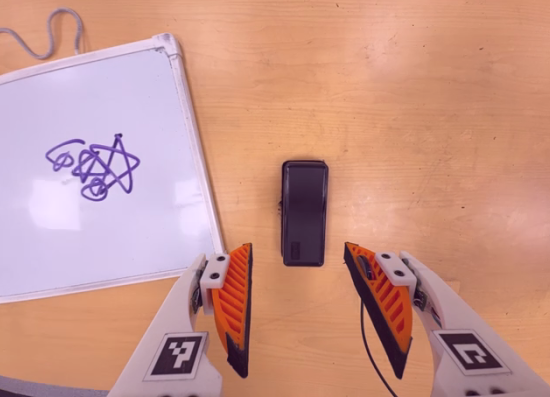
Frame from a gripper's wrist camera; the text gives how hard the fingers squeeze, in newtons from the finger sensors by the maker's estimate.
{"total": 0.0}